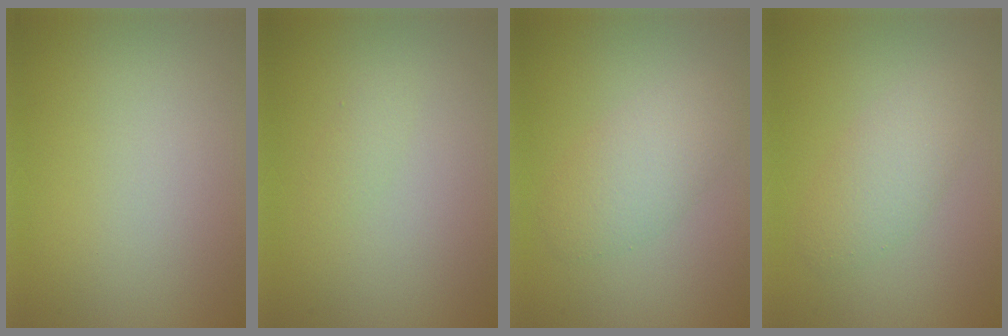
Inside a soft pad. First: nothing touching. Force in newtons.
{"total": 0.8, "press": 0.8, "slide": 0.0}
{"total": 3.4, "press": 3.4, "slide": 0.1}
{"total": 2.8, "press": 2.8, "slide": 0.2}